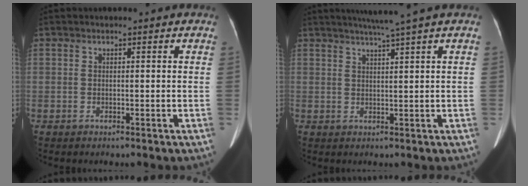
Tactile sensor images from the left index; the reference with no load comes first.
{"total": 4.6, "force": [3.6, -1.4, 2.6], "torque": [-0.042, 0.004, 0.061]}